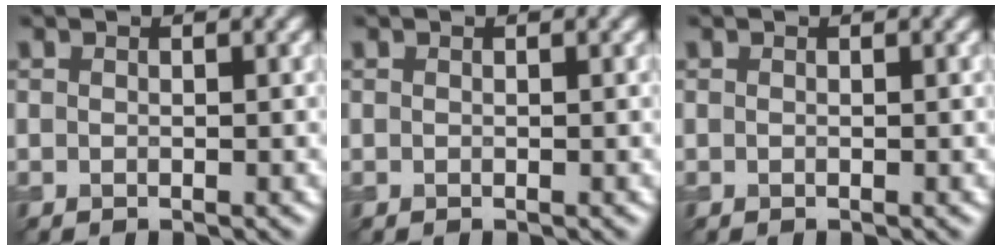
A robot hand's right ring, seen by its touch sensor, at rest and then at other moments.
{"total": 0.0}
{"total": 0.0}